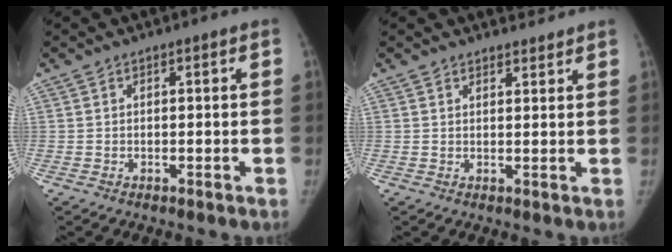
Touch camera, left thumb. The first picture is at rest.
{"total": 2.6, "force": [2.5, 0.8, 0.3], "torque": [0.013, -0.015, 0.032]}